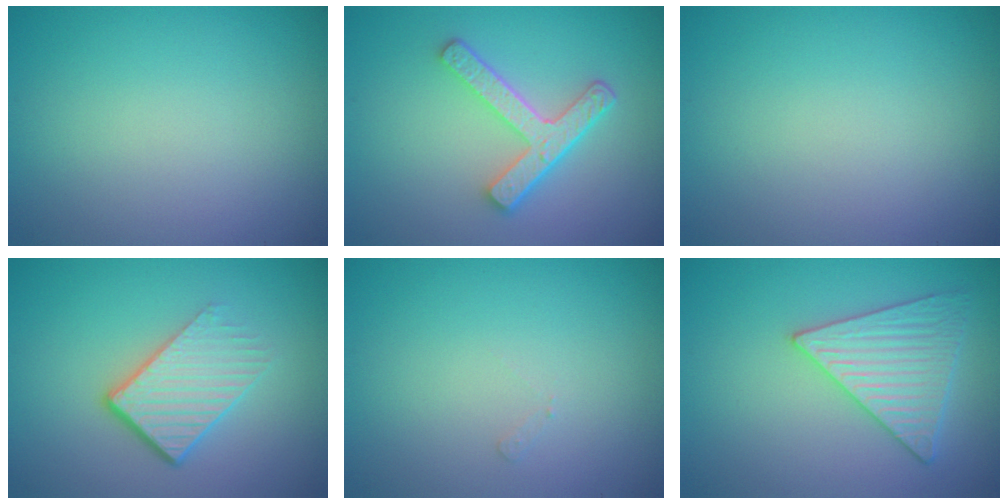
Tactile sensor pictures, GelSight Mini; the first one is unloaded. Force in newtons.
{"total": 4.4, "press": 3.3, "slide": 3.0}
{"total": 0.0}
{"total": 4.7, "press": 2.9, "slide": 3.7}
{"total": 0.5, "press": 0.5, "slide": 0.2}
{"total": 3.9, "press": 3.6, "slide": 1.3}